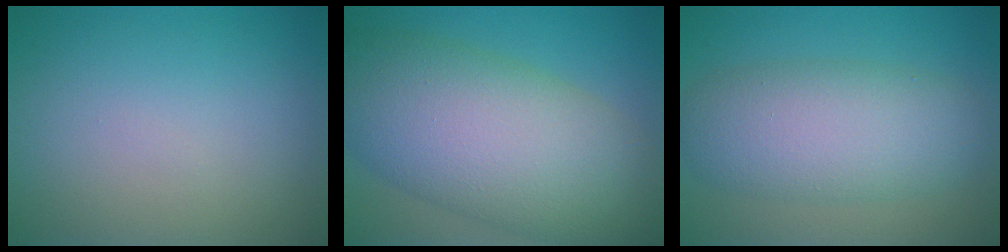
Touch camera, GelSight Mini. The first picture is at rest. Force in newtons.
{"total": 12.4, "press": 12.3, "slide": 0.4}
{"total": 7.0, "press": 7.0, "slide": 0.1}